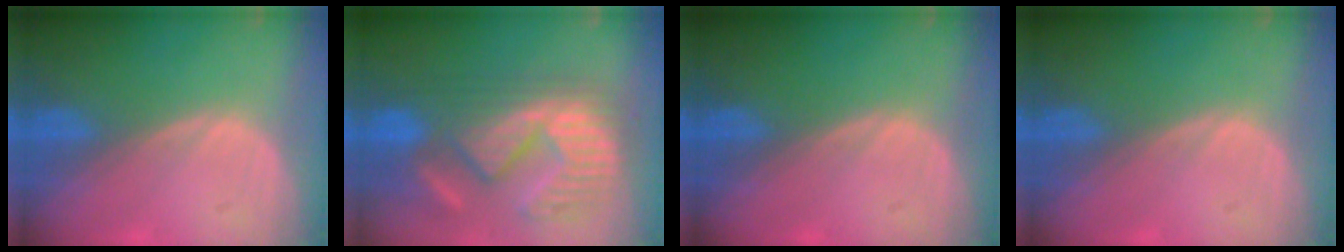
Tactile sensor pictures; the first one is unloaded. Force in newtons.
{"total": 12.3, "press": 11.6, "slide": 4.0}
{"total": 0.0}
{"total": 0.0}